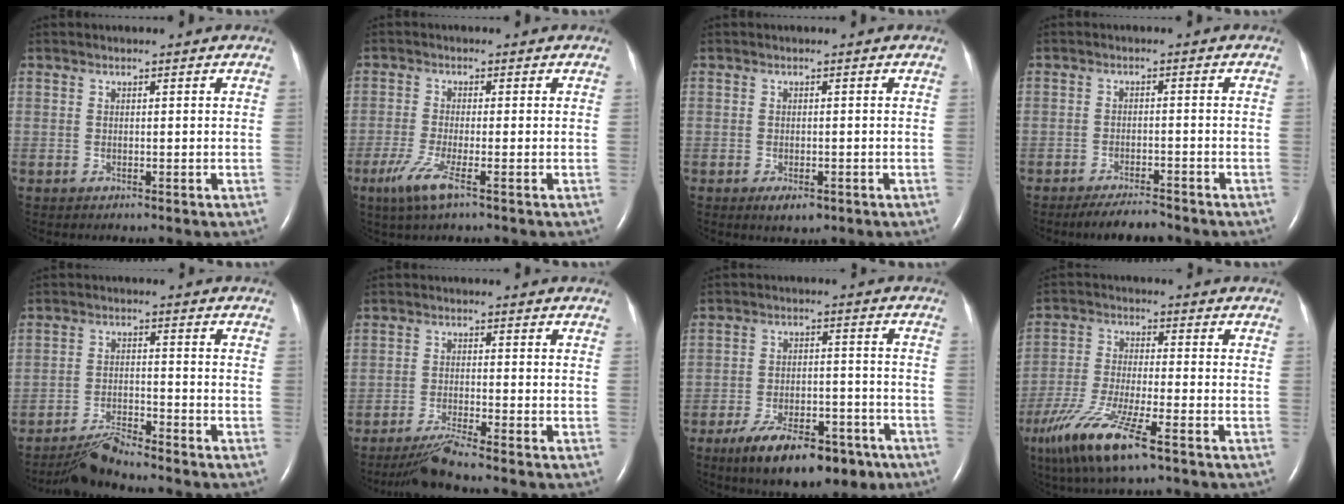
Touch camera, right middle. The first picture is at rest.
{"total": 4.9, "force": [-2.7, 0.2, 4.1], "torque": [-0.094, -0.017, -0.056]}
{"total": 2.5, "force": [-1.4, 1.1, 1.8], "torque": [-0.030, -0.002, -0.015]}
{"total": 4.3, "force": [-4.0, 0.5, 1.6], "torque": [-0.031, -0.013, -0.068]}
{"total": 5.5, "force": [-5.3, -0.4, 1.4], "torque": [-0.029, -0.018, -0.096]}
{"total": 4.7, "force": [-4.0, -1.7, 1.8], "torque": [-0.043, -0.025, -0.080]}
{"total": 14.1, "force": [-9.4, 5.7, 8.8], "torque": [-0.130, 0.000, -0.143]}
{"total": 12.3, "force": [-7.3, 1.4, 9.7], "torque": [-0.202, -0.033, -0.134]}